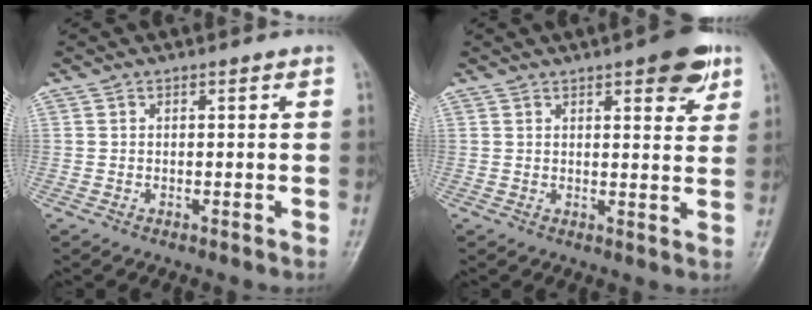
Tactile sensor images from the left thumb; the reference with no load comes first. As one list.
[{"total": 7.9, "force": [4.6, 2.7, 5.9], "torque": [-0.053, -0.019, 0.055]}]